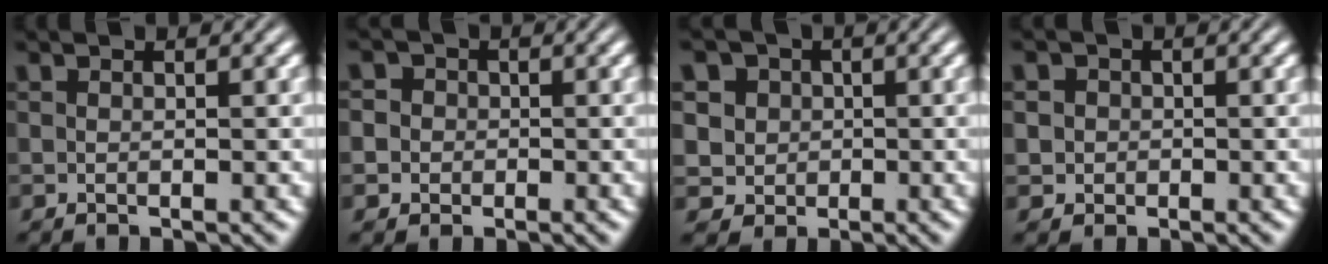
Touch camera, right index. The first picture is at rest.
{"total": 3.9, "force": [-0.4, 3.8, 0.9], "torque": [-0.021, -0.005, -0.015]}
{"total": 9.3, "force": [0.3, 8.7, 3.4], "torque": [-0.092, -0.035, 0.008]}
{"total": 3.4, "force": [-0.2, 3.2, 0.9], "torque": [-0.021, -0.007, -0.006]}